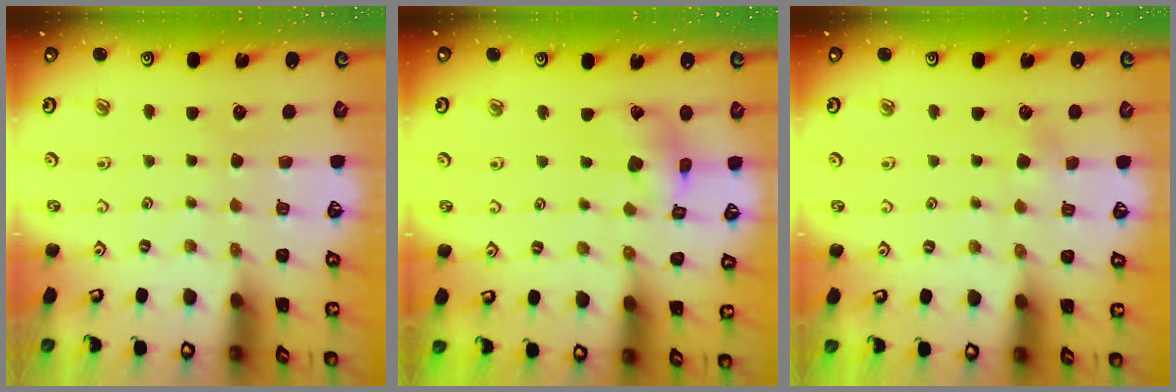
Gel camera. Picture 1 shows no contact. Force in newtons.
{"total": 7.9, "press": 7.8, "slide": 0.9}
{"total": 2.3, "press": 2.3, "slide": 0.2}